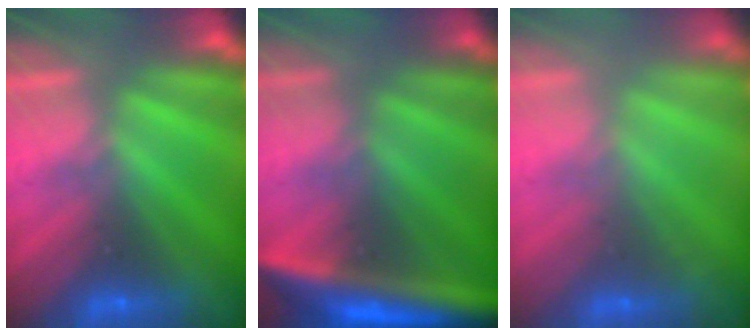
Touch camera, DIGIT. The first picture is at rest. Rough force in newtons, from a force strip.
{"total": 5.8}
{"total": 2.4}